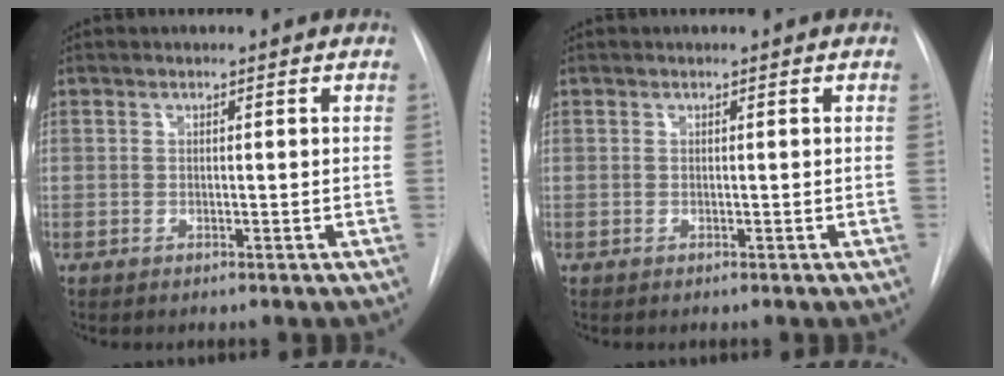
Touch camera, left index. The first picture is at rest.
{"total": 0.0}